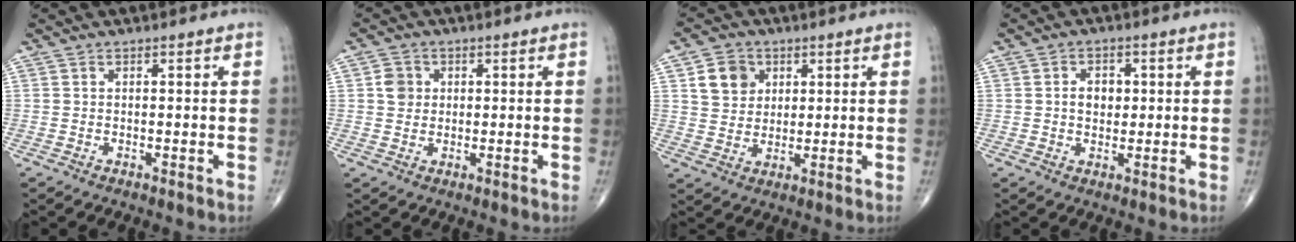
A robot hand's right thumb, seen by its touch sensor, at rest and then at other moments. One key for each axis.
{"total": 3.5, "fx": 0.6, "fy": 3.1, "fz": 1.3, "tx": -0.006, "ty": 0.000, "tz": 0.008}
{"total": 7.2, "fx": 2.6, "fy": 6.0, "fz": 2.9, "tx": -0.023, "ty": -0.009, "tz": 0.048}
{"total": 4.0, "fx": 0.5, "fy": 3.0, "fz": 2.6, "tx": -0.020, "ty": 0.003, "tz": 0.005}